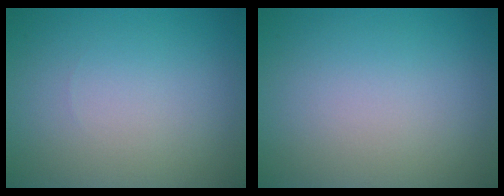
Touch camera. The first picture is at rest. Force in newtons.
{"total": 0.0}